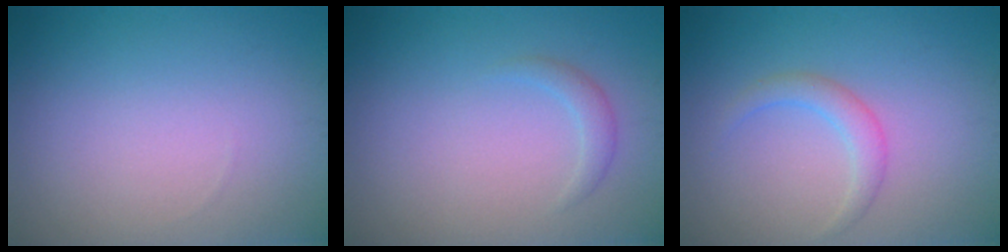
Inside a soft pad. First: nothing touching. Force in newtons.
{"total": 1.2, "press": 1.2, "slide": 0.0}
{"total": 1.9, "press": 1.9, "slide": 0.1}